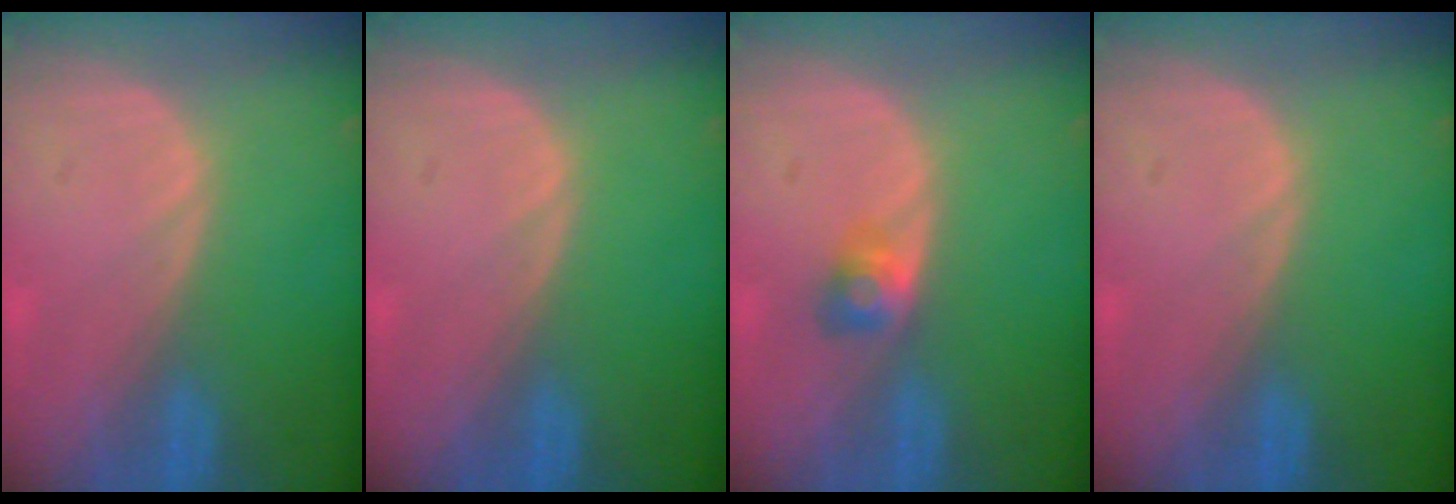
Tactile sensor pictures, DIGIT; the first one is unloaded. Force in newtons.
{"total": 0.0}
{"total": 2.6, "press": 2.4, "slide": 0.9}
{"total": 0.0}